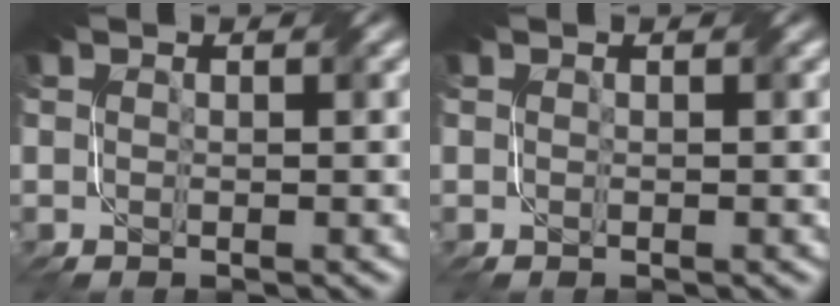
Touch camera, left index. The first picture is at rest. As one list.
[{"total": 0.8, "force": [-0.6, -0.3, -0.5], "torque": [0.009, 0.000, -0.003]}]